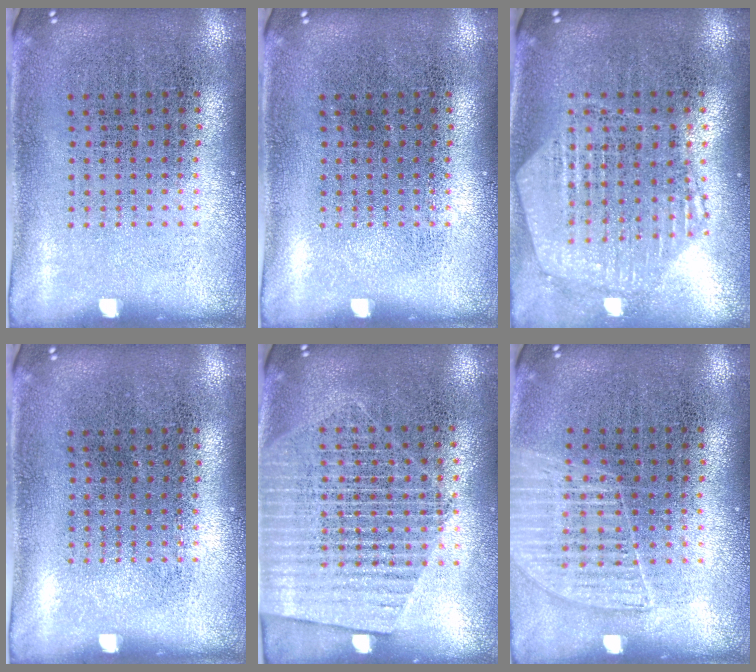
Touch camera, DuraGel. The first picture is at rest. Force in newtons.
{"total": 0.0}
{"total": 1.2, "press": 1.2, "slide": 0.2}
{"total": 0.0}
{"total": 1.7, "press": 1.5, "slide": 0.8}
{"total": 1.2, "press": 1.2, "slide": 0.2}